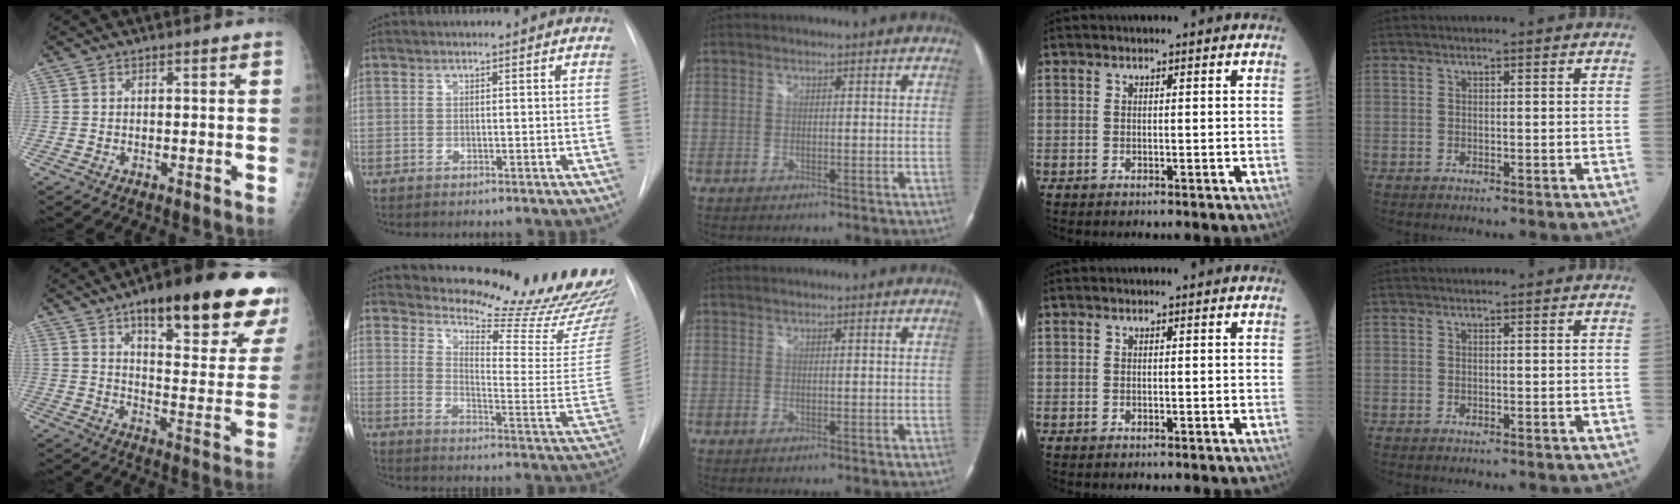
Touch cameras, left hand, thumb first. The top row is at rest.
{"thumb": {"total": 26.2, "force": [16.0, 7.3, 19.3], "torque": [-0.224, -0.052, 0.220]}, "index": {"total": 21.9, "force": [20.3, 2.6, 7.7], "torque": [-0.112, -0.118, 0.245]}}